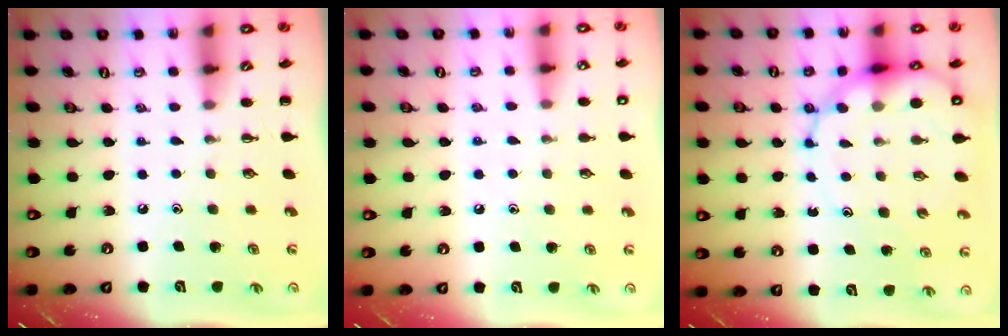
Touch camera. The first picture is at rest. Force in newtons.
{"total": 6.8, "press": 6.4, "slide": 2.1}
{"total": 13.5, "press": 13.0, "slide": 3.4}